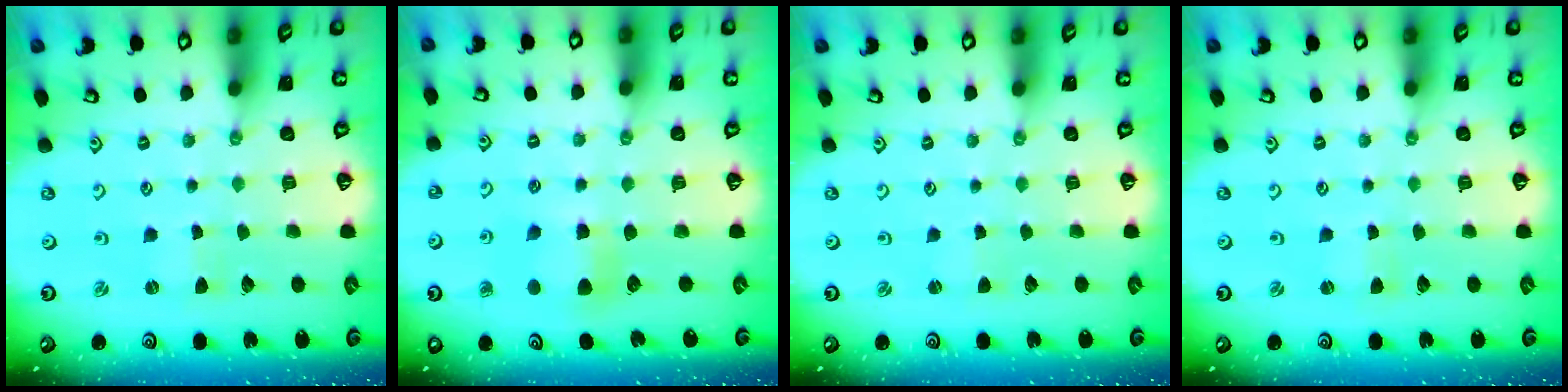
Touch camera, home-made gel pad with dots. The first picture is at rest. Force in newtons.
{"total": 5.9, "press": 5.9, "slide": 0.3}
{"total": 1.0, "press": 1.0, "slide": 0.2}
{"total": 1.3, "press": 1.2, "slide": 0.3}